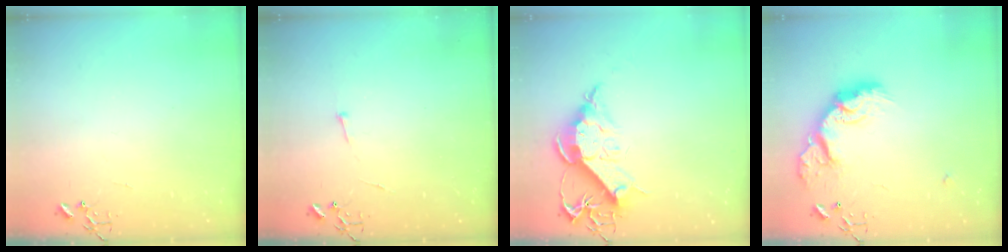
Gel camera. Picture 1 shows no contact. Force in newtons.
{"total": 2.9, "press": 2.9, "slide": 0.4}
{"total": 12.5, "press": 12.4, "slide": 1.0}
{"total": 21.0, "press": 20.9, "slide": 1.3}